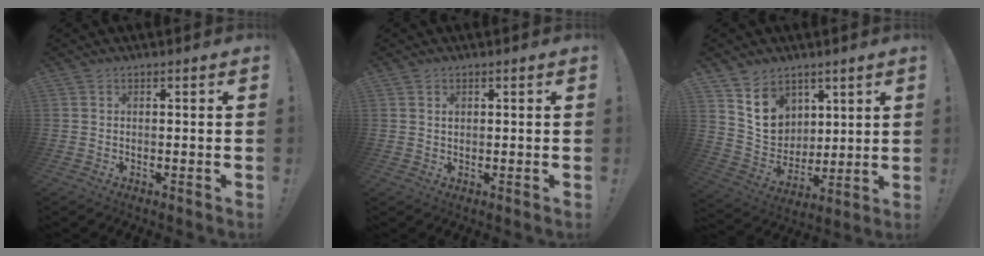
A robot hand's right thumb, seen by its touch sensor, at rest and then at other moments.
{"total": 0.9, "force": [0.5, 0.7, 0.4], "torque": [-0.001, -0.001, 0.009]}
{"total": 12.7, "force": [7.3, 9.6, 3.8], "torque": [-0.054, -0.052, 0.148]}